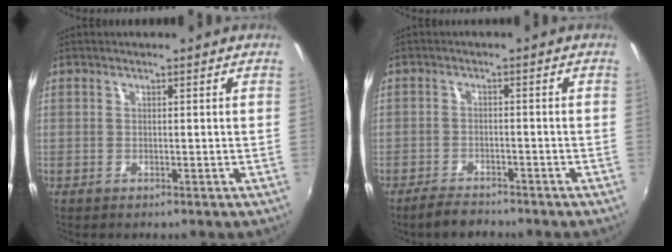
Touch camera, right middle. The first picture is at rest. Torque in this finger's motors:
{"motor_torque": [1.13, -1.01, 0.40, 0.17]}